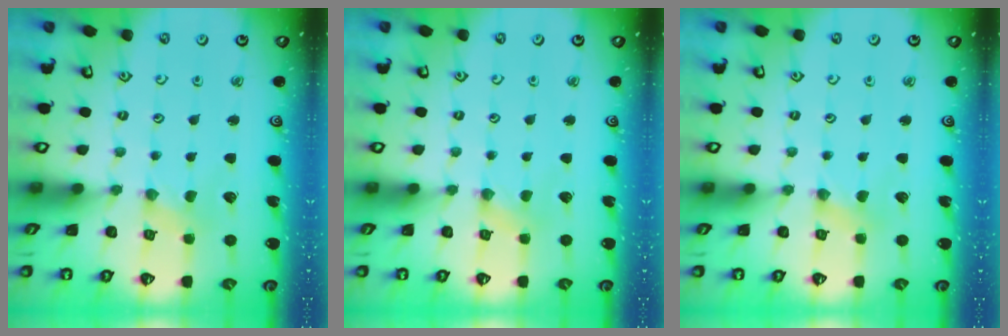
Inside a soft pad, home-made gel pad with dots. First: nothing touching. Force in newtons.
{"total": 1.8, "press": 1.8, "slide": 0.3}
{"total": 1.7, "press": 1.6, "slide": 0.4}